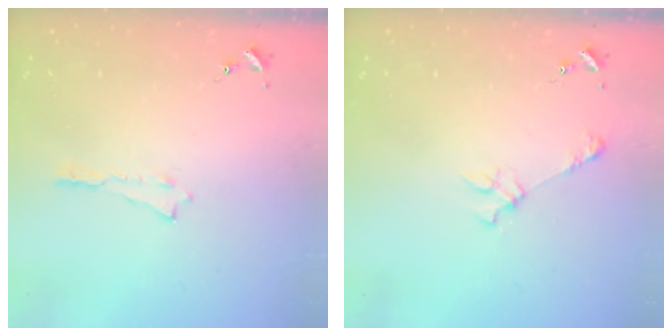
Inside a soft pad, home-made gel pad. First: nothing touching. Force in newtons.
{"total": 2.4, "press": 2.4, "slide": 0.3}